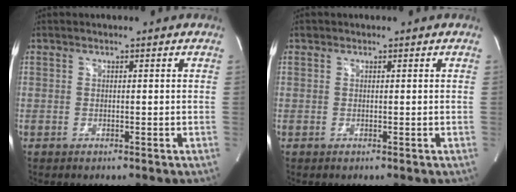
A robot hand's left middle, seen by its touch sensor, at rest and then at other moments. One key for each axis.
{"total": 0.0}